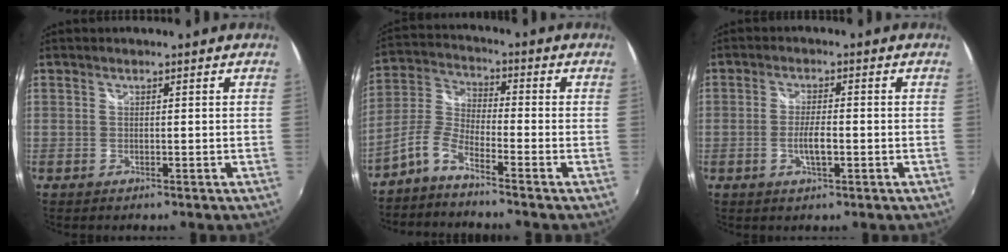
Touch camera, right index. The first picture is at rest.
{"total": 5.4, "force": [-4.0, 1.1, 3.4], "torque": [-0.087, 0.013, -0.094]}
{"total": 4.1, "force": [-1.1, 1.1, 3.8], "torque": [-0.074, -0.003, -0.020]}